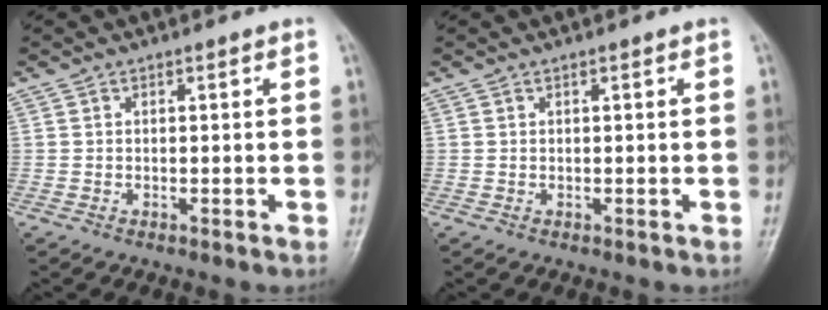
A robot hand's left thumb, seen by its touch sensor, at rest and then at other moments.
{"total": 0.0}